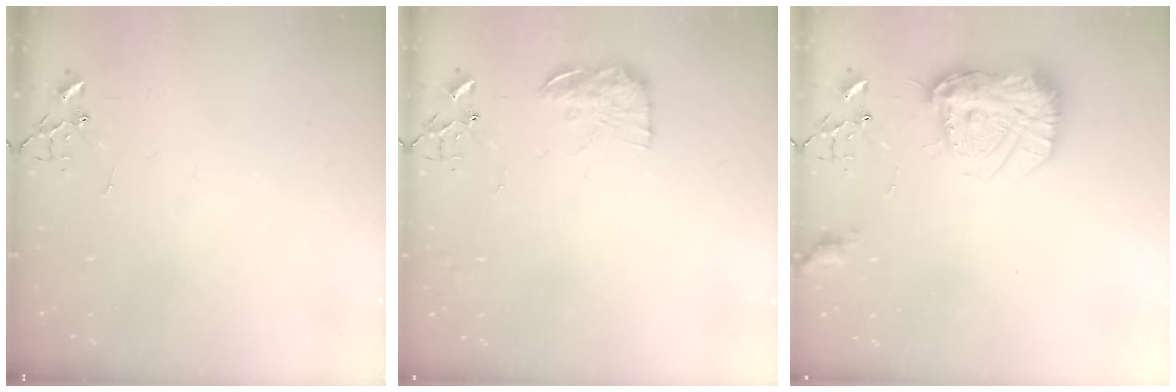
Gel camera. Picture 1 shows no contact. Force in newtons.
{"total": 12.1, "press": 12.1, "slide": 0.5}
{"total": 17.4, "press": 17.4, "slide": 1.3}